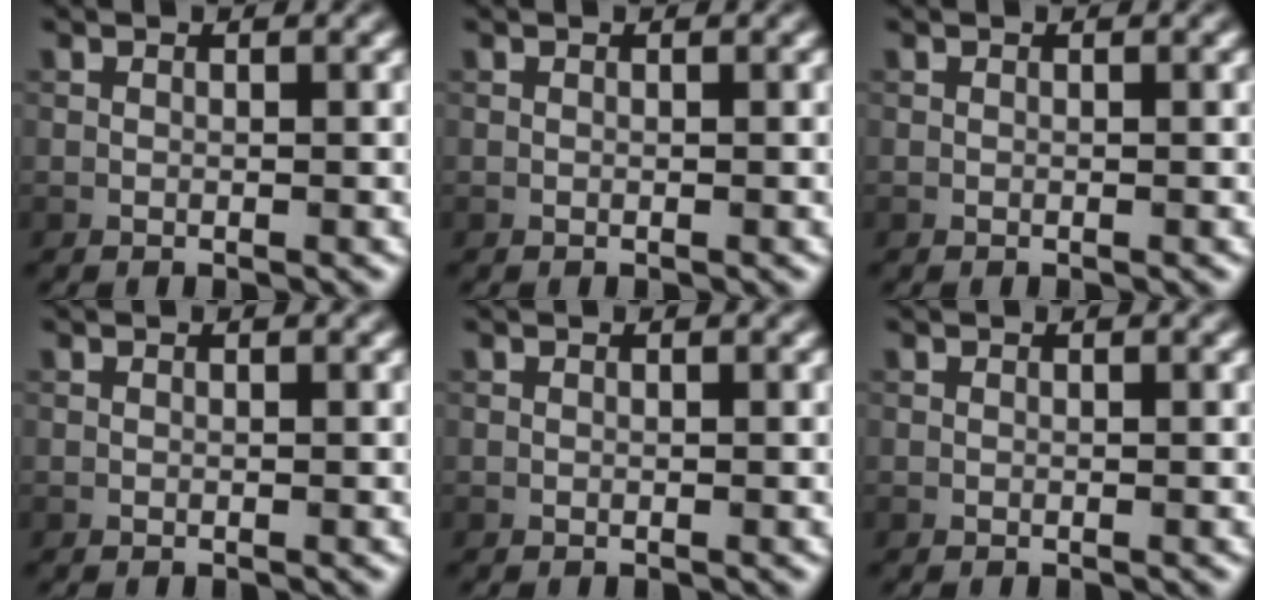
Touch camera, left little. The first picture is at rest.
{"total": 0.0}
{"total": 0.0}
{"total": 0.0}
{"total": 0.0}
{"total": 0.0}